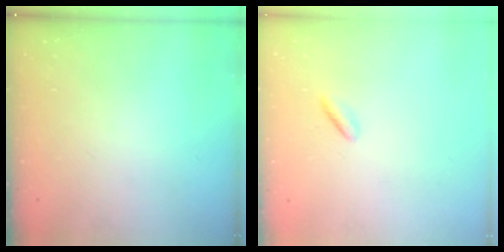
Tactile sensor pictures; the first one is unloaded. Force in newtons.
{"total": 1.0, "press": 0.7, "slide": 0.6}